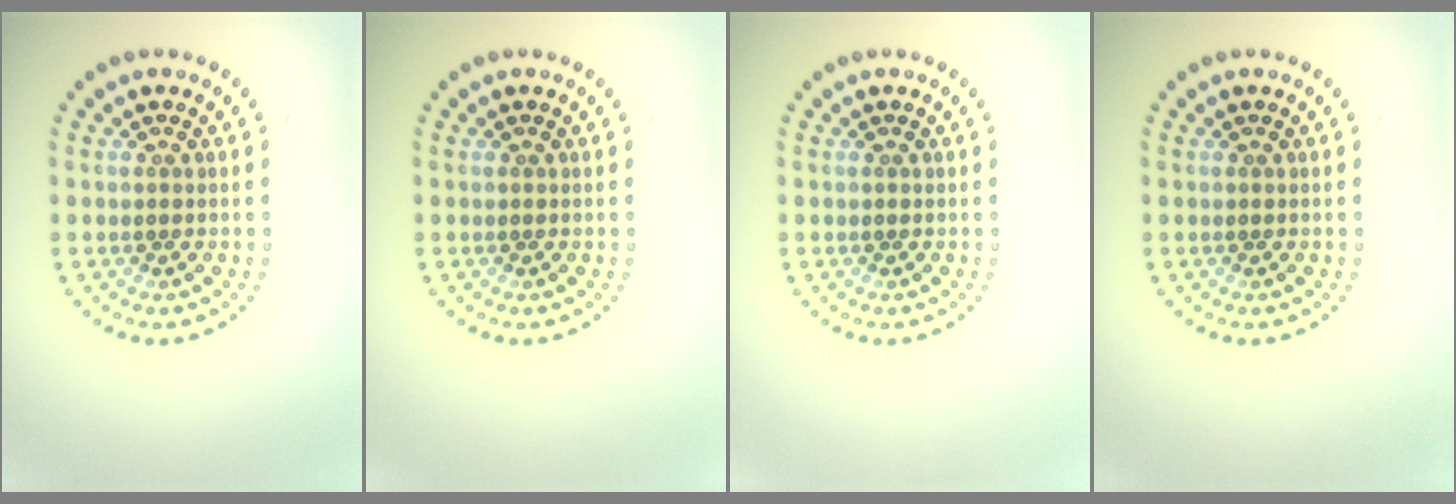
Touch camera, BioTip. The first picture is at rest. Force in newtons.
{"total": 0.0}
{"total": 0.0}
{"total": 0.0}